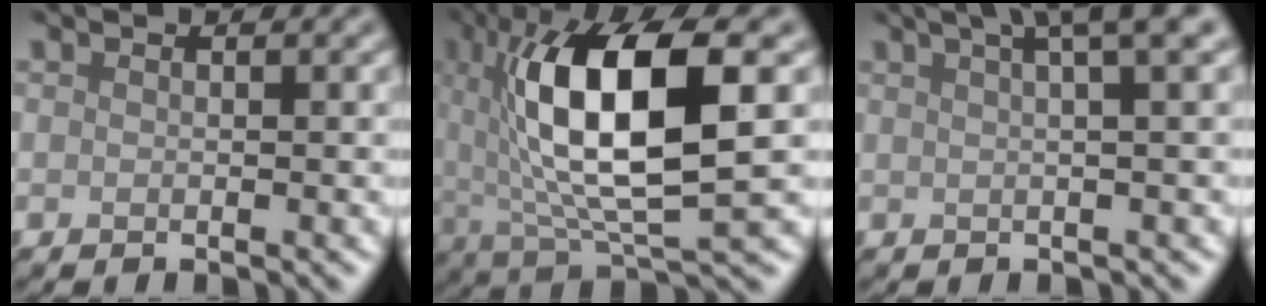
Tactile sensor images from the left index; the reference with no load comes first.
{"total": 11.8, "force": [2.0, 3.8, 11.0], "torque": [-0.190, 0.002, 0.039]}
{"total": 5.9, "force": [3.3, 1.5, 4.7], "torque": [-0.043, 0.028, 0.026]}